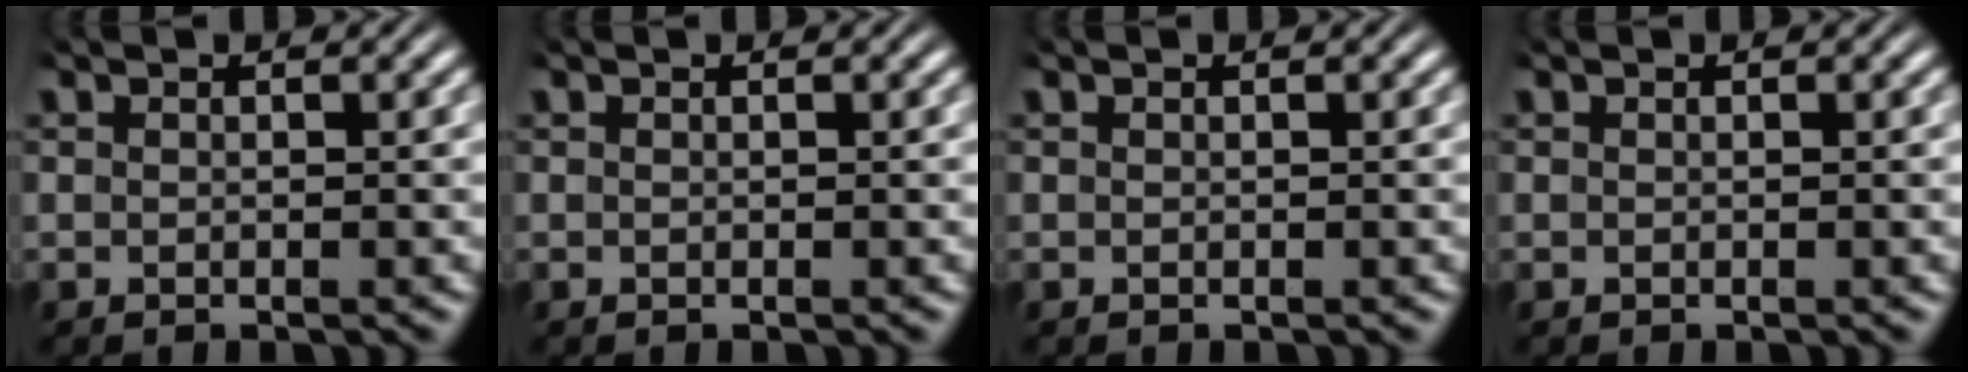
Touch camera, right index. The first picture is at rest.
{"total": 0.0}
{"total": 0.0}
{"total": 0.0}